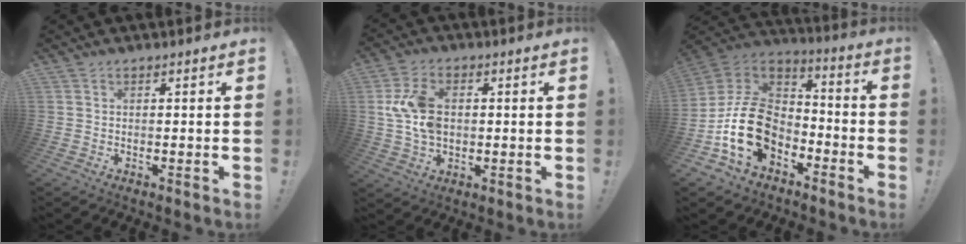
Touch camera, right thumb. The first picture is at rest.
{"total": 11.1, "force": [1.0, 7.7, 7.9], "torque": [-0.147, 0.006, 0.020]}
{"total": 19.7, "force": [-6.7, 13.9, 12.2], "torque": [-0.229, 0.043, -0.103]}